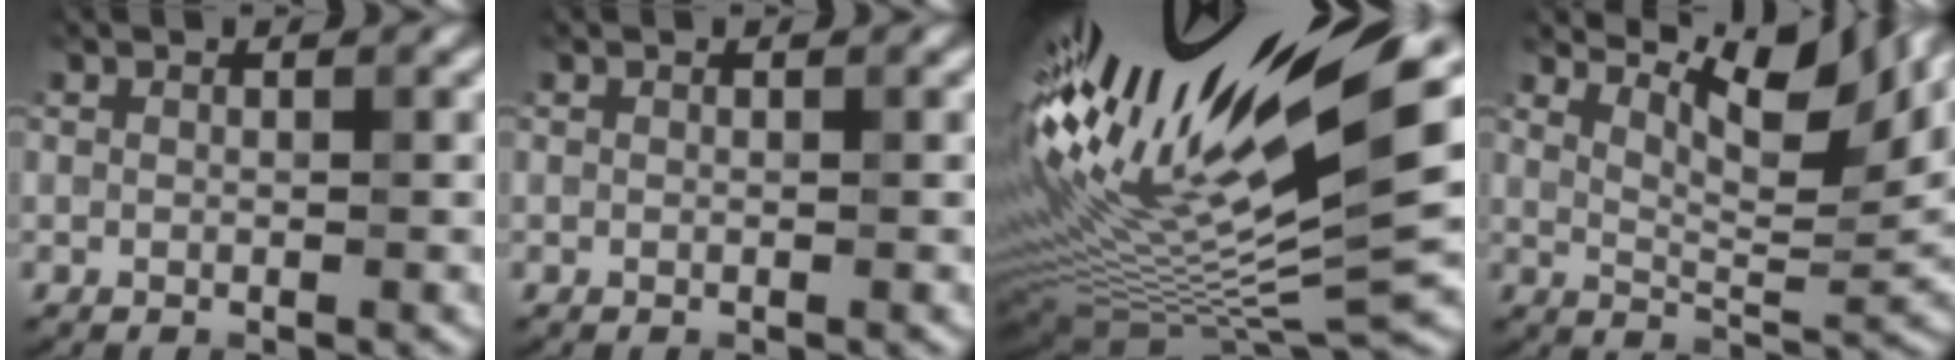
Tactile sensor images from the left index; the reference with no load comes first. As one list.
[{"total": 0.0}, {"total": 17.8, "force": [6.1, 4.3, 16.1], "torque": [-0.302, -0.005, 0.124]}, {"total": 6.9, "force": [5.1, 1.4, 4.5], "torque": [-0.070, 0.006, 0.085]}]